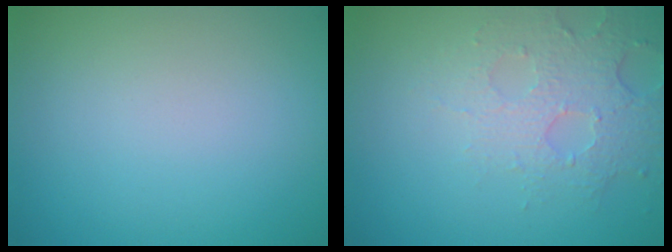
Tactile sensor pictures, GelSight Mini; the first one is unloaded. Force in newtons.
{"total": 3.9, "press": 3.0, "slide": 2.5}